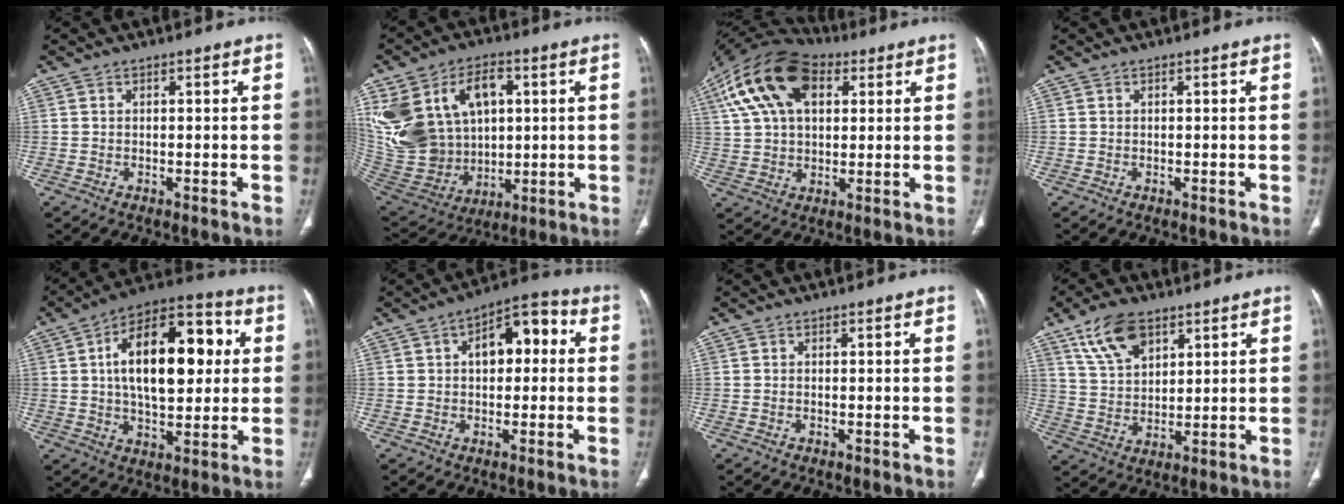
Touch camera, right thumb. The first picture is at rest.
{"total": 24.9, "force": [6.5, 18.2, 15.7], "torque": [-0.323, 0.017, 0.149]}
{"total": 18.8, "force": [7.2, 11.0, 13.4], "torque": [-0.252, 0.018, 0.124]}
{"total": 0.0}
{"total": 21.3, "force": [3.7, 11.1, 17.8], "torque": [-0.249, 0.020, 0.052]}
{"total": 10.2, "force": [1.8, 5.8, 8.2], "torque": [-0.092, 0.033, 0.017]}
{"total": 0.0}
{"total": 10.1, "force": [6.0, 5.4, 6.0], "torque": [-0.098, -0.022, 0.121]}